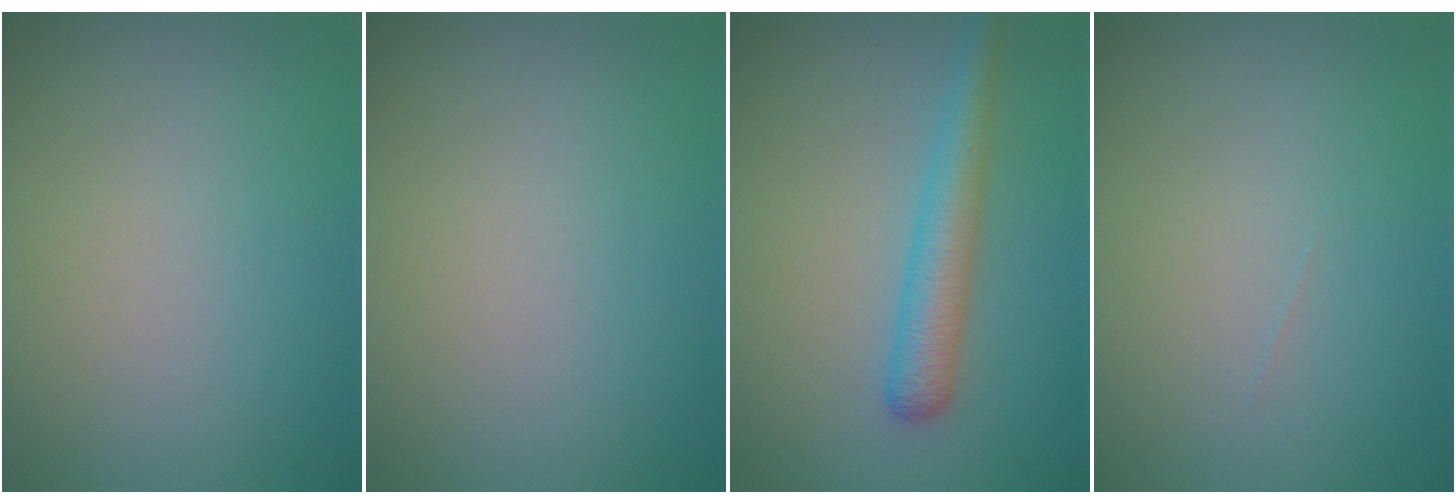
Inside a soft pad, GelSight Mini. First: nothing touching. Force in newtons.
{"total": 0.0}
{"total": 3.6, "press": 3.6, "slide": 0.1}
{"total": 0.0}